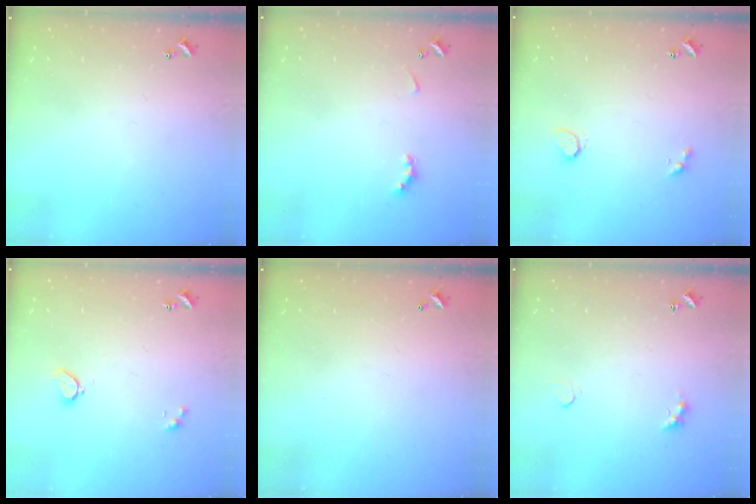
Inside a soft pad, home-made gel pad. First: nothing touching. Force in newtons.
{"total": 2.9, "press": 2.8, "slide": 0.6}
{"total": 2.3, "press": 2.3, "slide": 0.5}
{"total": 2.1, "press": 2.0, "slide": 0.5}
{"total": 2.8, "press": 2.8, "slide": 0.1}
{"total": 3.7, "press": 3.6, "slide": 0.5}